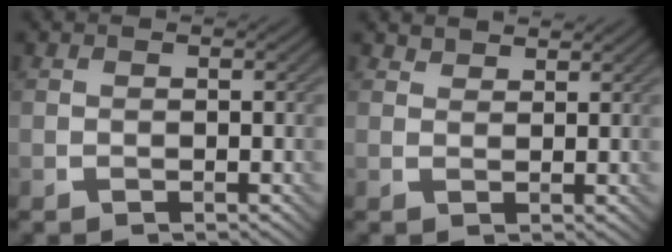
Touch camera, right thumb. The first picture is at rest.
{"total": 1.9, "force": [1.7, 0.6, 0.5], "torque": [-0.012, -0.002, 0.035]}